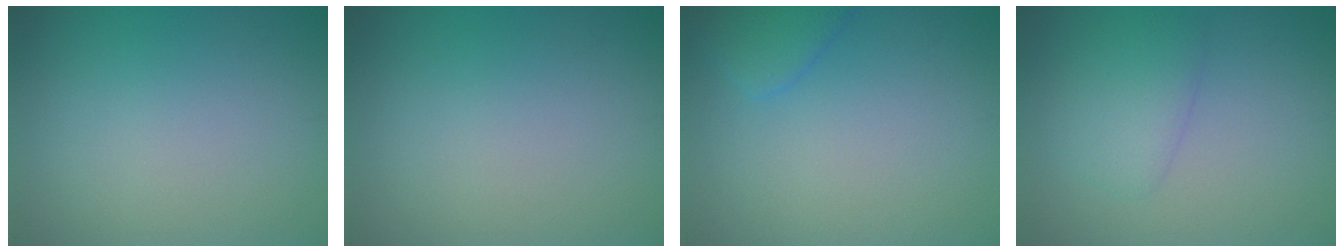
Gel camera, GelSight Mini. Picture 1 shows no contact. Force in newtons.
{"total": 0.0}
{"total": 2.5, "press": 2.5, "slide": 0.2}
{"total": 2.6, "press": 2.6, "slide": 0.1}